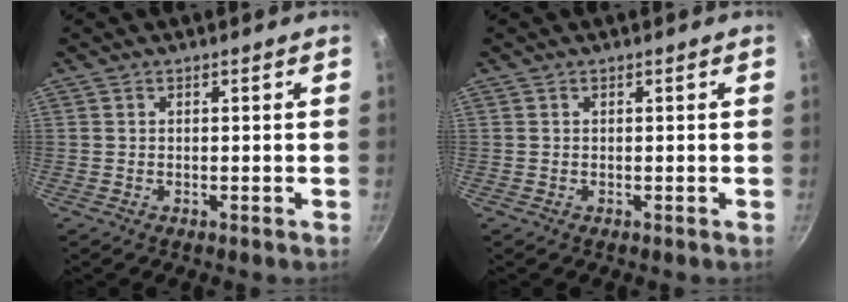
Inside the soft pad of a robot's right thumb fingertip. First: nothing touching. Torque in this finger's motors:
{"motor_torque": [-0.16, 0.16, 0.19, -0.19, 0.02]}